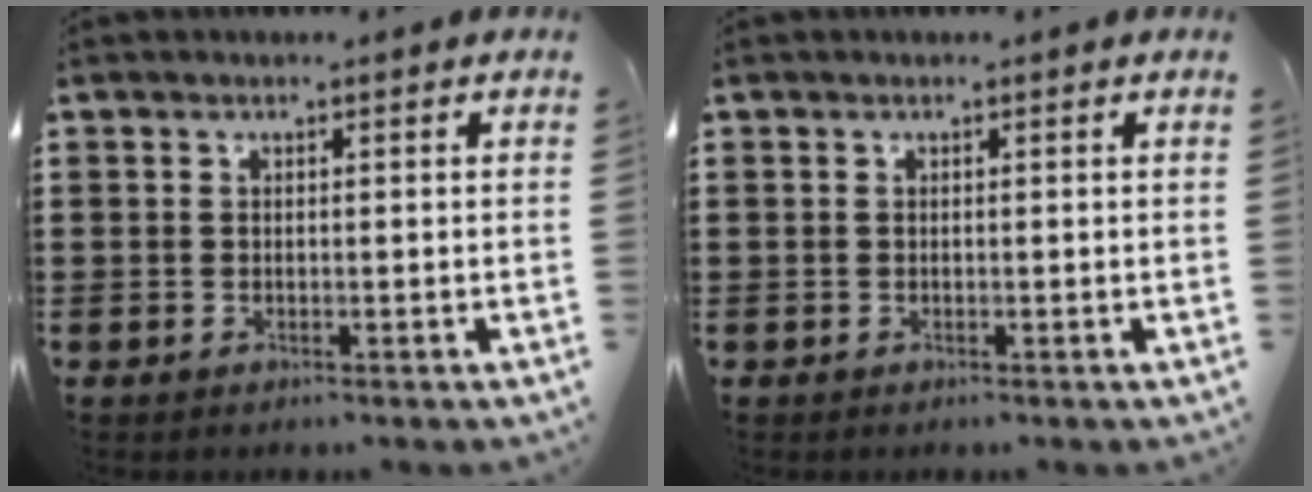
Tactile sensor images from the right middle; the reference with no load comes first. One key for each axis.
{"total": 0.0}